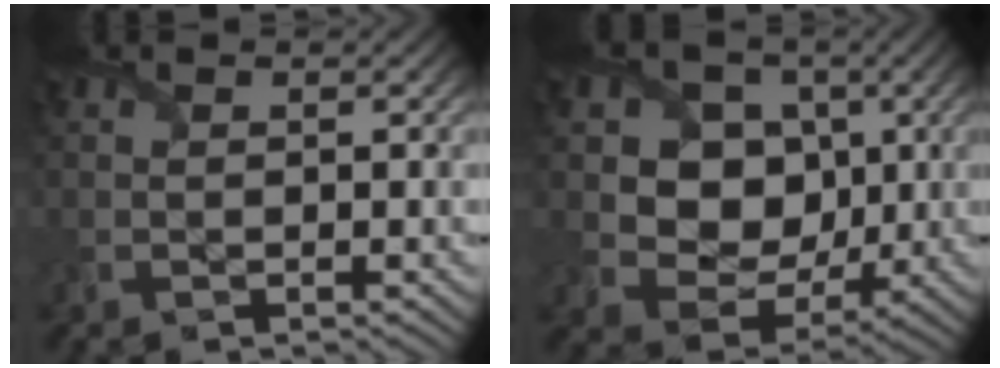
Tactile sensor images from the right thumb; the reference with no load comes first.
{"total": 10.0, "force": [2.2, 8.4, 4.9], "torque": [-0.120, 0.003, 0.037]}